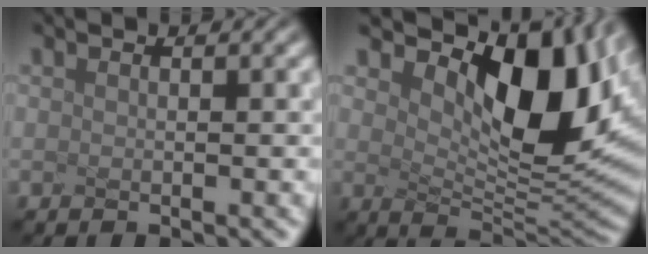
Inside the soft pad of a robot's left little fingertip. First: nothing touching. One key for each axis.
{"total": 8.9, "fx": 2.8, "fy": 4.2, "fz": 7.4, "tx": -0.128, "ty": -0.015, "tz": 0.079}